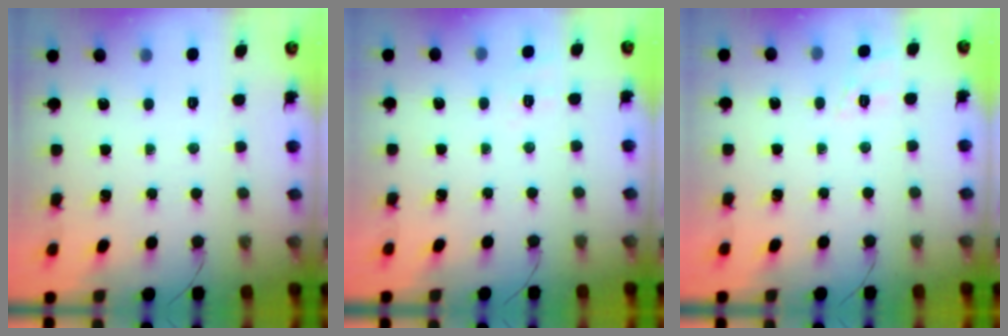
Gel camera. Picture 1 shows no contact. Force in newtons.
{"total": 4.8, "press": 4.4, "slide": 1.9}
{"total": 2.8, "press": 2.2, "slide": 1.7}